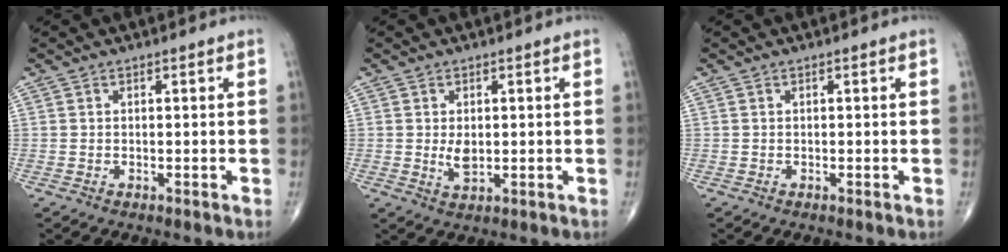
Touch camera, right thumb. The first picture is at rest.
{"total": 3.1, "force": [0.2, 1.8, 2.6], "torque": [-0.044, -0.008, 0.009]}
{"total": 0.0}